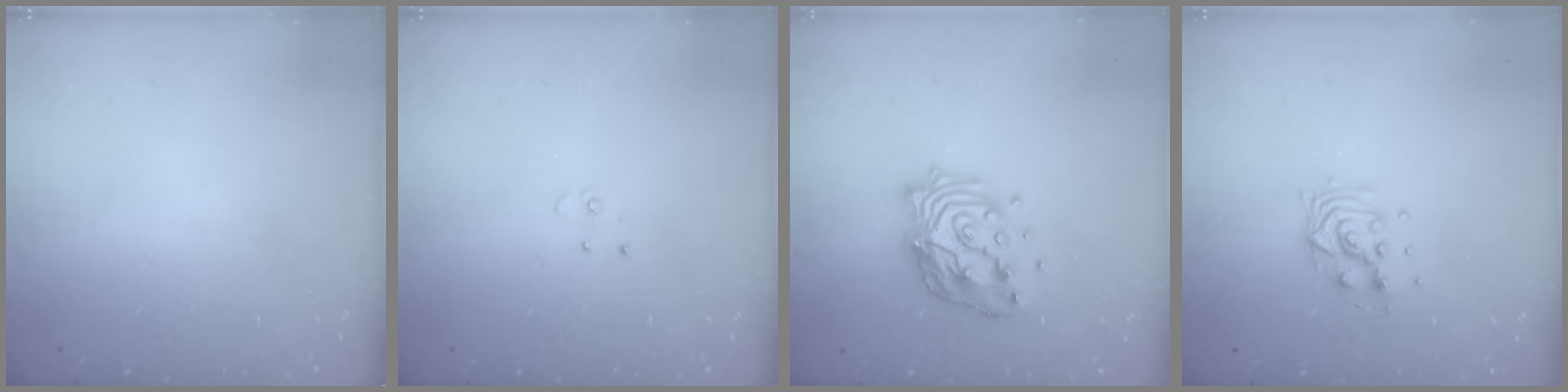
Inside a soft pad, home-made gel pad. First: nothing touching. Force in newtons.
{"total": 3.0, "press": 2.9, "slide": 0.3}
{"total": 15.6, "press": 15.6, "slide": 1.3}
{"total": 8.3, "press": 8.3, "slide": 0.7}